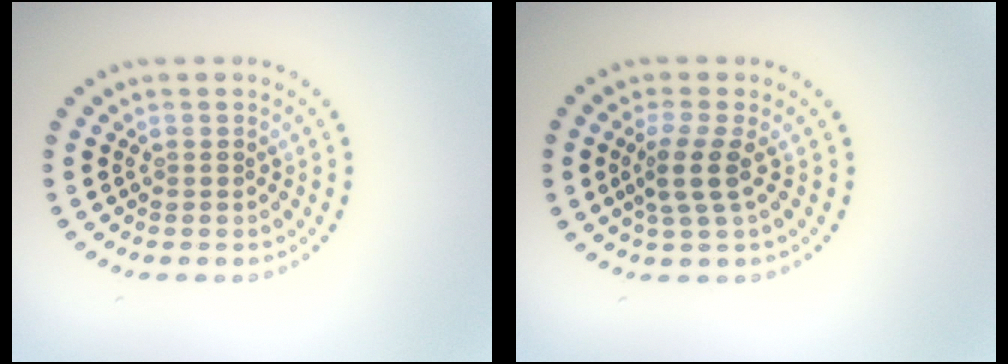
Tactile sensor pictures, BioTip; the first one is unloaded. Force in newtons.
{"total": 2.5, "press": 2.0, "slide": 1.6}